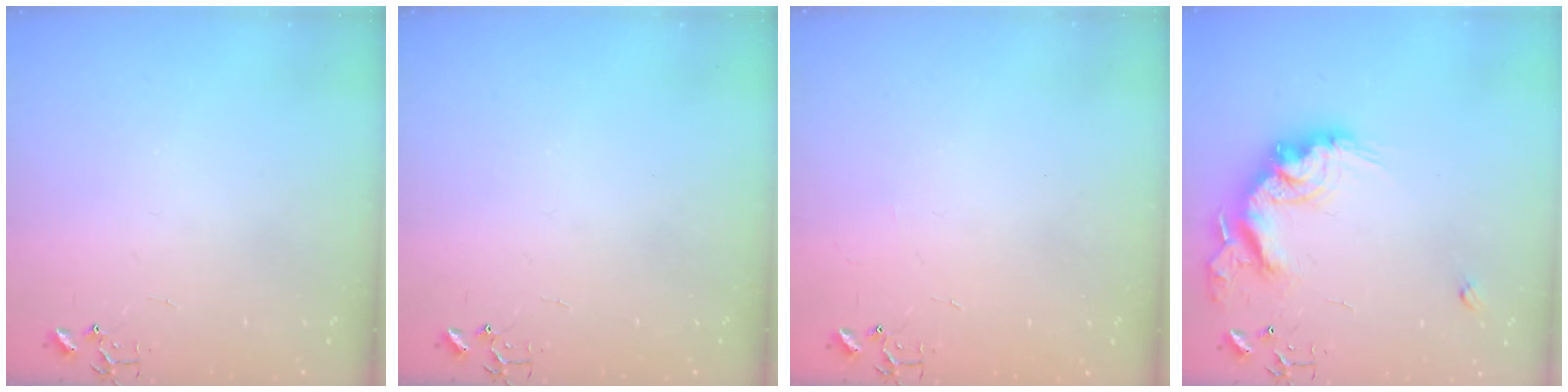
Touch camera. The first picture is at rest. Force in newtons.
{"total": 0.0}
{"total": 1.8, "press": 1.8, "slide": 0.3}
{"total": 18.2, "press": 18.0, "slide": 2.2}